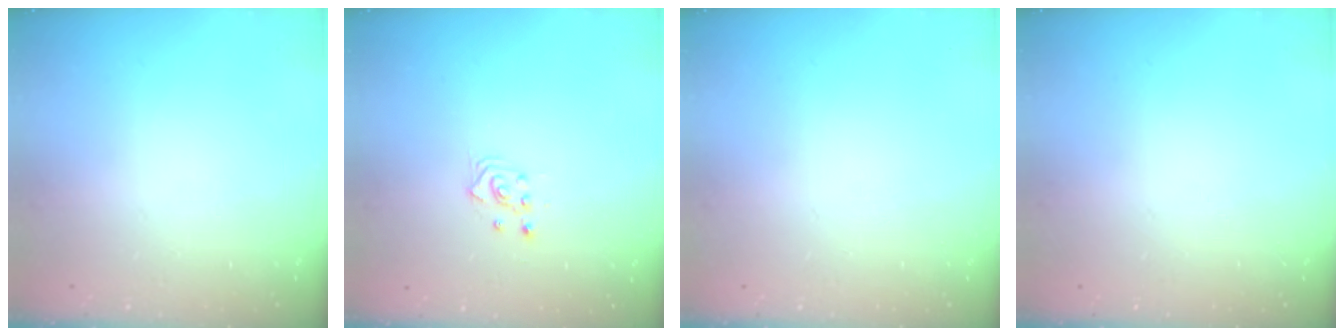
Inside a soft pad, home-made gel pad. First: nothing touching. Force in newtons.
{"total": 2.5, "press": 2.5, "slide": 0.3}
{"total": 0.0}
{"total": 0.0}